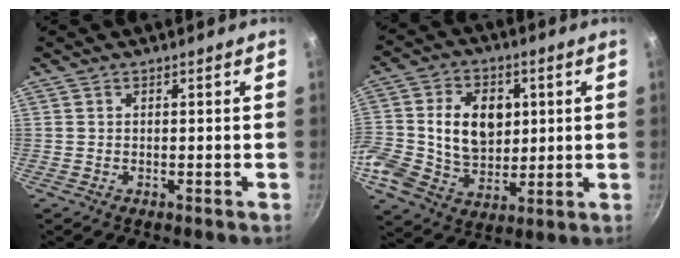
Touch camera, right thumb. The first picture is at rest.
{"total": 18.8, "force": [2.0, 14.3, 12.0], "torque": [-0.225, 0.018, 0.036]}